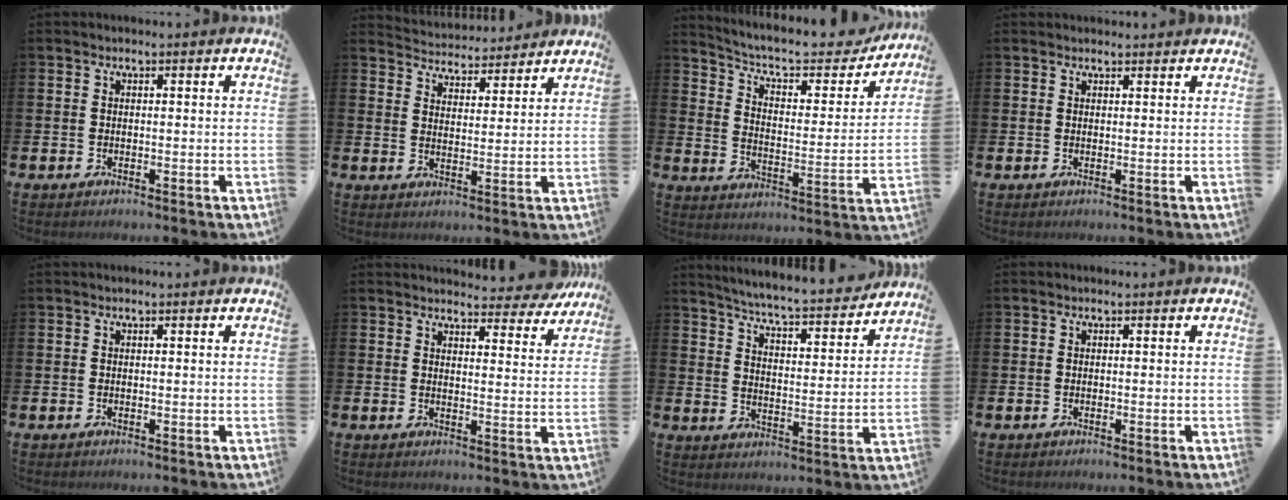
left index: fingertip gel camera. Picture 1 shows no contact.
{"total": 4.4, "force": [4.3, 1.0, -0.3], "torque": [-0.009, -0.033, 0.073]}
{"total": 7.9, "force": [6.8, 2.6, 3.0], "torque": [-0.076, -0.048, 0.111]}
{"total": 0.8, "force": [0.8, 0.2, 0.0], "torque": [0.006, 0.000, 0.013]}
{"total": 0.0}
{"total": 4.3, "force": [4.2, 0.8, 0.4], "torque": [-0.002, -0.032, 0.070]}
{"total": 6.0, "force": [5.8, 0.0, 1.7], "torque": [-0.059, -0.050, 0.094]}
{"total": 0.0}